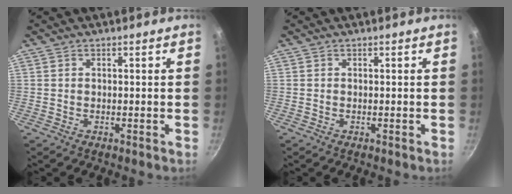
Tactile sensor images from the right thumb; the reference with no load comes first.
{"total": 0.0}